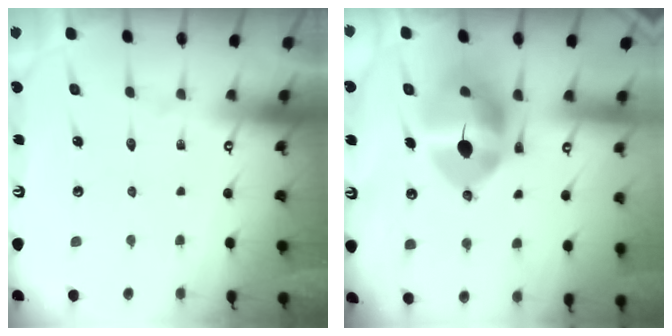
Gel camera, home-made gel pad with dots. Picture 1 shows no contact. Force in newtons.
{"total": 12.9, "press": 12.8, "slide": 1.8}